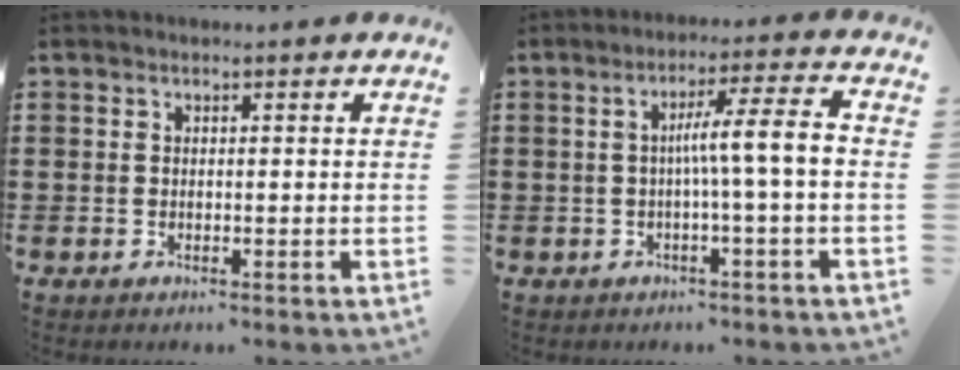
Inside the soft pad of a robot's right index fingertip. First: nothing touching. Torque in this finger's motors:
{"motor_torque": [1.33, -0.46, 0.63, 0.18]}